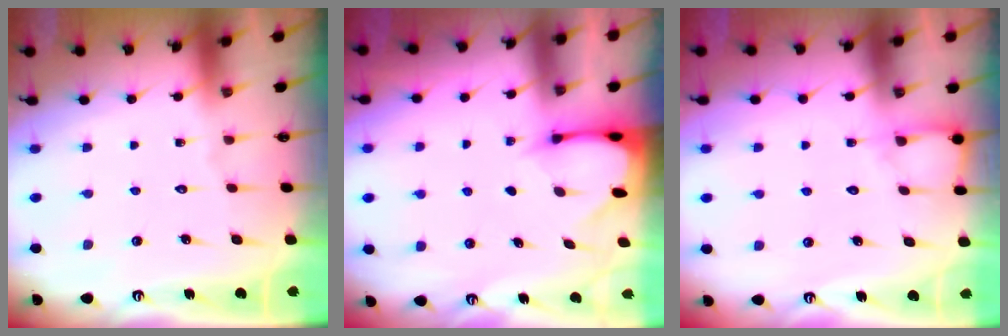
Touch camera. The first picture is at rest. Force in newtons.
{"total": 2.5, "press": 2.5, "slide": 0.3}
{"total": 3.8, "press": 3.8, "slide": 0.4}